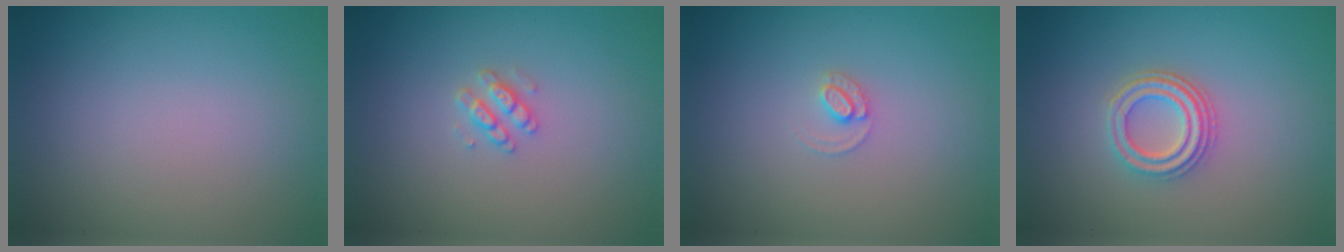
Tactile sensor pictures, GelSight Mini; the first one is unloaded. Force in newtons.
{"total": 1.6, "press": 1.6, "slide": 0.3}
{"total": 1.2, "press": 1.2, "slide": 0.0}
{"total": 3.2, "press": 2.8, "slide": 1.6}